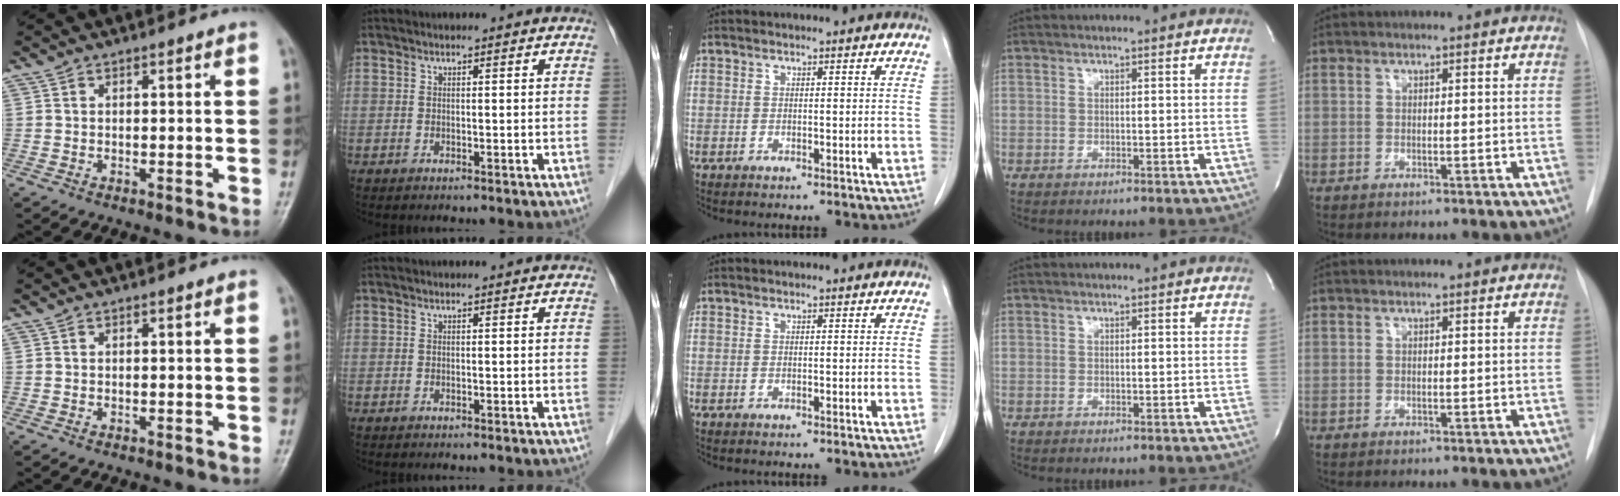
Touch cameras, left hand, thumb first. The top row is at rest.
{}